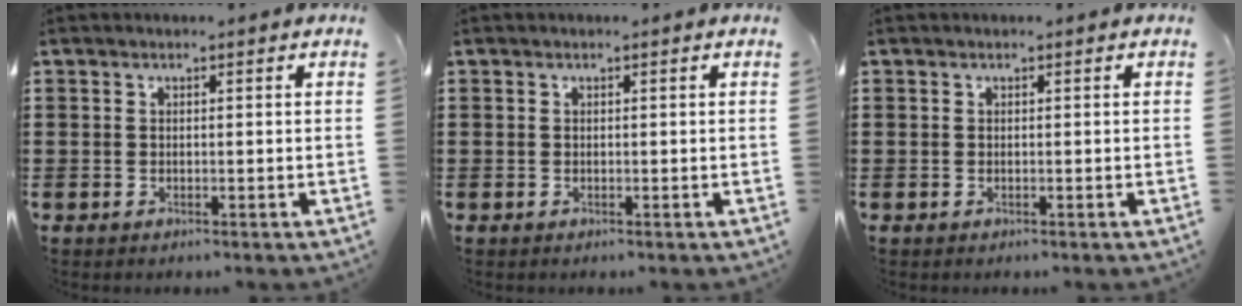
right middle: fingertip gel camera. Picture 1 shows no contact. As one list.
[{"total": 0.0}, {"total": 0.0}]